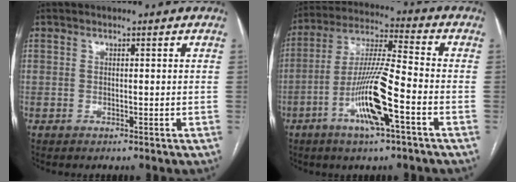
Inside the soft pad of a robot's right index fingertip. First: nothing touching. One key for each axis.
{"total": 12.6, "fx": -5.1, "fy": 0.7, "fz": 11.5, "tx": -0.227, "ty": -0.003, "tz": -0.094}